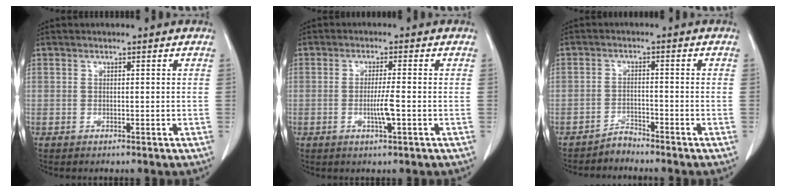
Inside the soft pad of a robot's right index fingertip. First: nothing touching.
{"total": 3.6, "force": [-0.9, -0.1, 3.4], "torque": [-0.067, -0.006, -0.017]}
{"total": 2.1, "force": [-2.1, 0.2, -0.3], "torque": [0.014, -0.006, -0.037]}